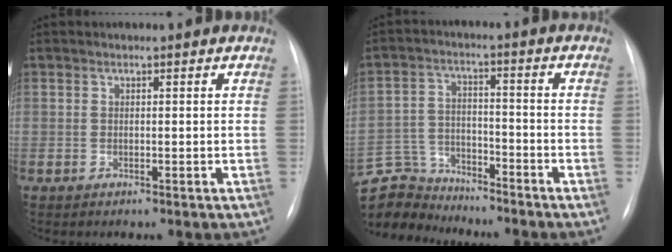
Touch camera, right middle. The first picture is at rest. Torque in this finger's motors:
{"motor_torque": [-0.01, -0.01, -0.02, -0.05]}